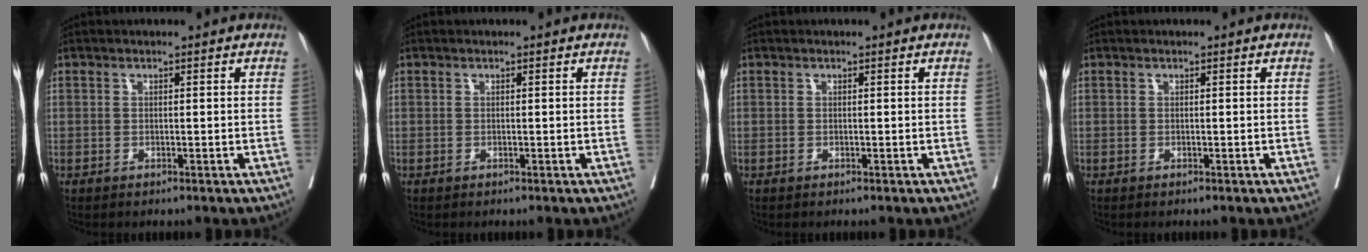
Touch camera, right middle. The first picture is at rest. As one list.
[{"total": 0.0}, {"total": 0.0}, {"total": 0.0}]